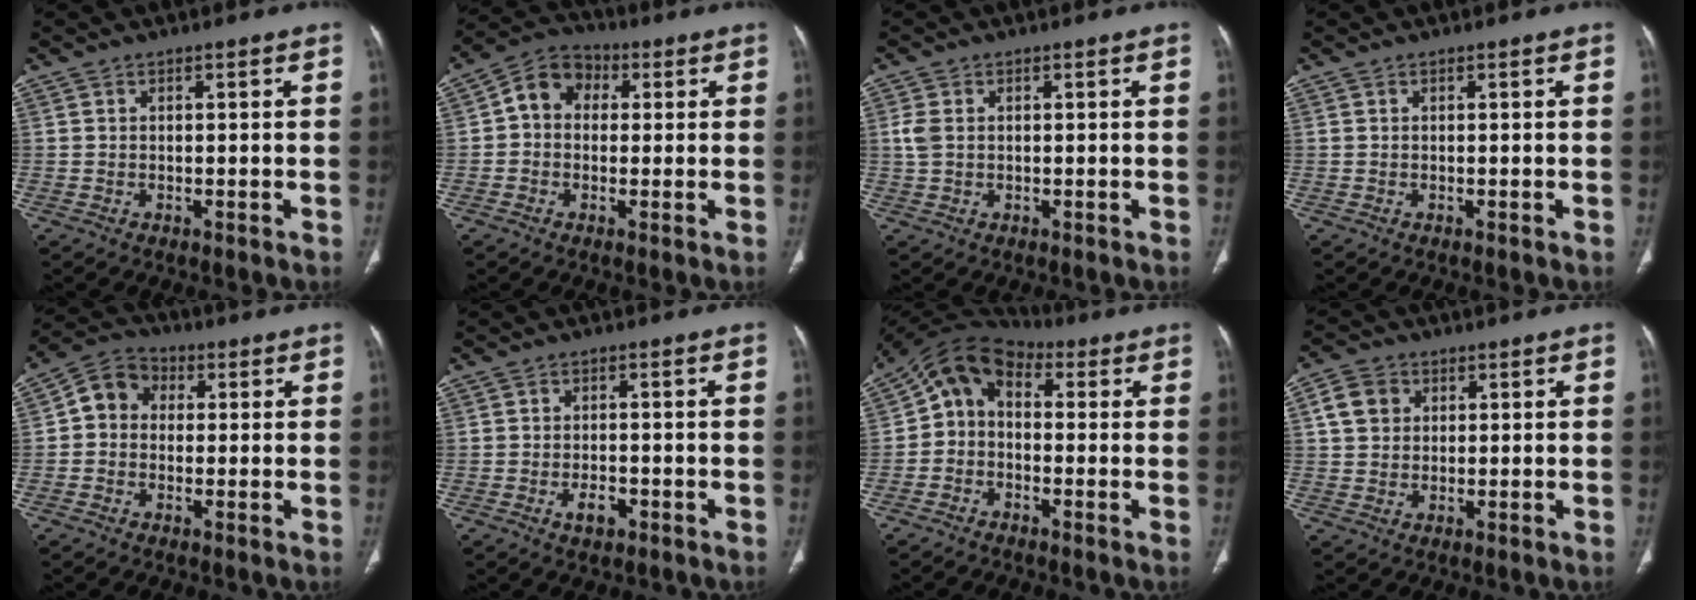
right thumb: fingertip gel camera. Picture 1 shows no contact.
{"total": 8.0, "force": [0.9, 6.6, 4.5], "torque": [-0.054, 0.024, 0.000]}
{"total": 2.6, "force": [0.3, 1.8, 1.8], "torque": [-0.052, 0.003, 0.006]}
{"total": 0.0}
{"total": 7.0, "force": [0.4, 6.0, 3.6], "torque": [-0.041, 0.021, -0.009]}
{"total": 3.3, "force": [-1.6, 1.8, 2.2], "torque": [-0.033, 0.008, -0.024]}
{"total": 8.9, "force": [0.5, 6.9, 5.6], "torque": [-0.076, 0.039, -0.012]}
{"total": 5.6, "force": [1.6, 4.7, 2.6], "torque": [-0.031, 0.002, 0.028]}